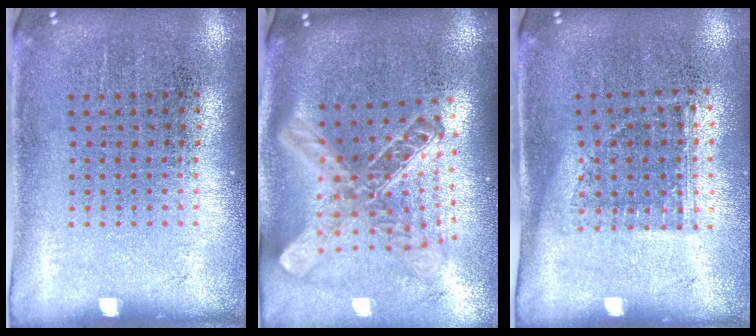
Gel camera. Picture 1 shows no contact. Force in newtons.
{"total": 2.8, "press": 2.0, "slide": 1.9}
{"total": 1.1, "press": 0.9, "slide": 0.7}